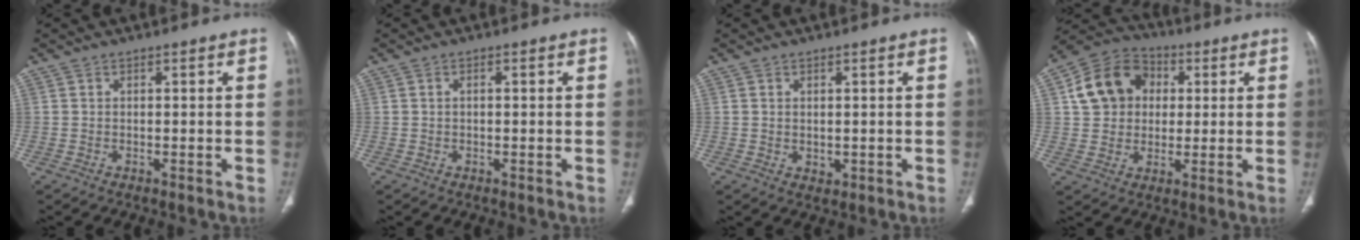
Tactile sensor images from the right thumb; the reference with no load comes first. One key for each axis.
{"total": 0.6, "fx": 0.0, "fy": 0.3, "fz": 0.5, "tx": -0.013, "ty": 0.002, "tz": 0.001}
{"total": 1.5, "fx": 0.2, "fy": 1.2, "fz": 0.9, "tx": -0.014, "ty": -0.005, "tz": 0.010}
{"total": 13.2, "fx": 2.6, "fy": 11.1, "fz": 6.7, "tx": -0.099, "ty": 0.013, "tz": 0.038}